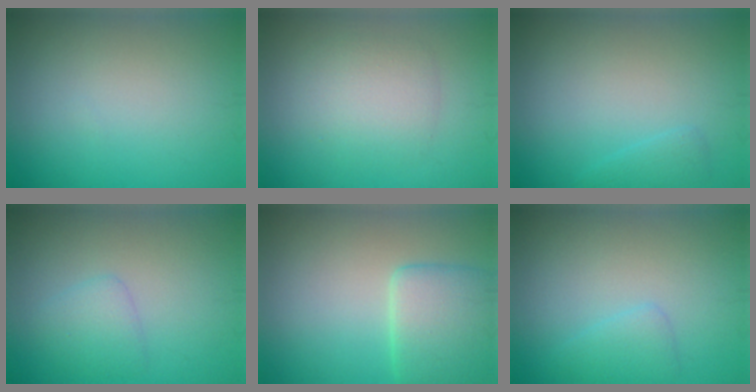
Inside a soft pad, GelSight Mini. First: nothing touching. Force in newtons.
{"total": 2.9, "press": 2.9, "slide": 0.2}
{"total": 1.1, "press": 1.1, "slide": 0.1}
{"total": 1.9, "press": 1.9, "slide": 0.2}
{"total": 4.4, "press": 4.4, "slide": 0.2}
{"total": 1.7, "press": 1.7, "slide": 0.1}